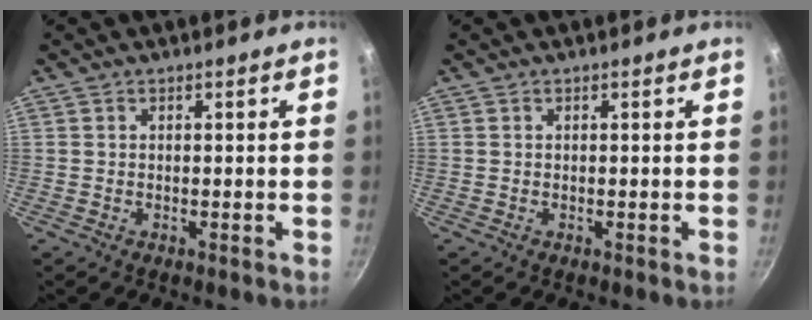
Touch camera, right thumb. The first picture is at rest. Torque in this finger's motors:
{"motor_torque": [0.00, 0.00, 0.00, 0.00, 0.00]}